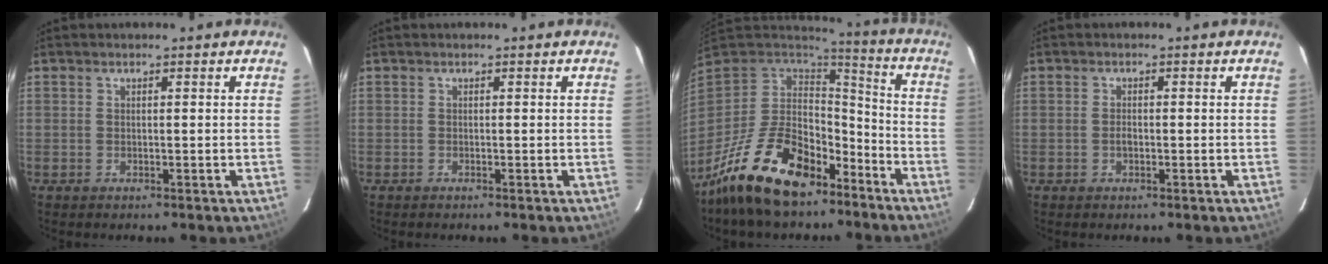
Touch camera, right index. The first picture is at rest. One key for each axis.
{"total": 0.0}
{"total": 20.9, "fx": -13.4, "fy": 10.4, "fz": 12.3, "tx": -0.244, "ty": -0.002, "tz": -0.214}
{"total": 1.2, "fx": -0.4, "fy": 0.8, "fz": 0.9, "tx": -0.016, "ty": 0.002, "tz": -0.007}